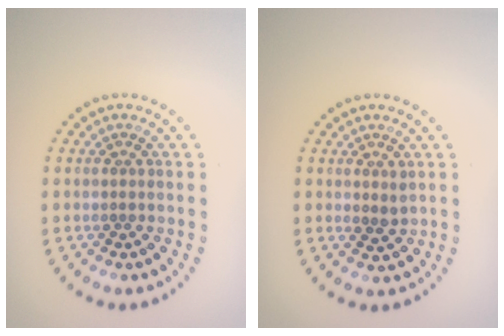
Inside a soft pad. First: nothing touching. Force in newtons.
{"total": 1.2, "press": 1.0, "slide": 0.5}